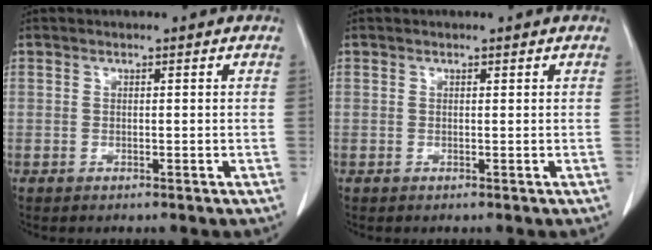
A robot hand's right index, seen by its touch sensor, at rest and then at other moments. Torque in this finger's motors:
{"motor_torque": [0.05, -0.02, 0.03, 0.01]}